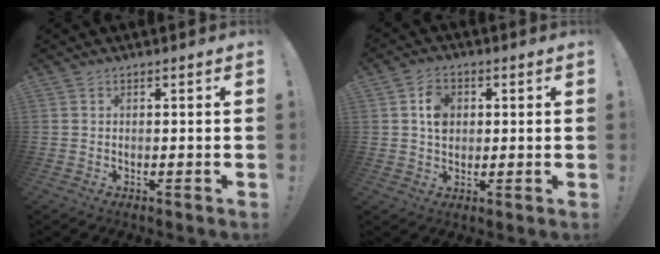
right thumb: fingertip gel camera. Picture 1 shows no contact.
{"total": 6.2, "force": [1.1, 4.8, 3.7], "torque": [-0.050, 0.003, 0.018]}